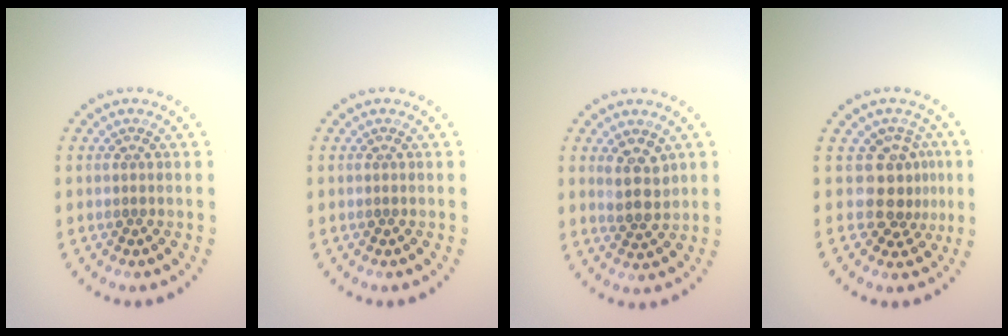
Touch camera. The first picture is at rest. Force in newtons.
{"total": 0.0}
{"total": 2.7, "press": 2.5, "slide": 0.9}
{"total": 3.2, "press": 2.5, "slide": 2.0}